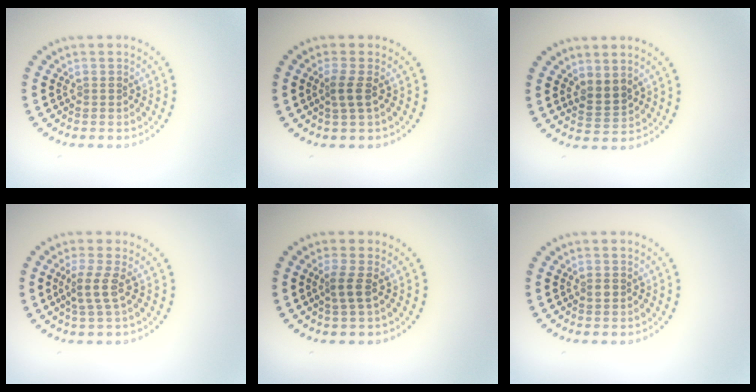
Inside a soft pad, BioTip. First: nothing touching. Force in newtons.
{"total": 1.6, "press": 1.2, "slide": 1.0}
{"total": 2.0, "press": 1.6, "slide": 1.2}
{"total": 2.2, "press": 1.6, "slide": 1.4}
{"total": 1.7, "press": 1.3, "slide": 1.1}
{"total": 0.6, "press": 0.6, "slide": 0.3}